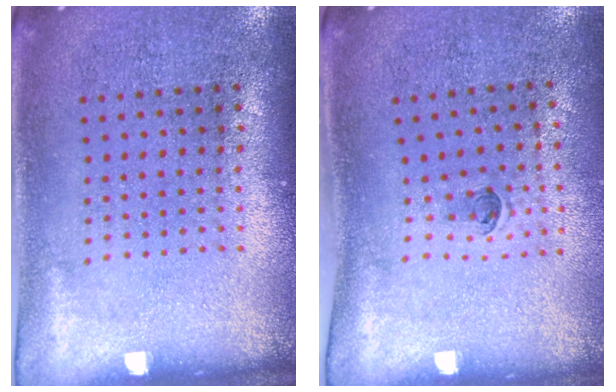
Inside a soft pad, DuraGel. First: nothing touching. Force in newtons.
{"total": 0.5, "press": 0.3, "slide": 0.4}